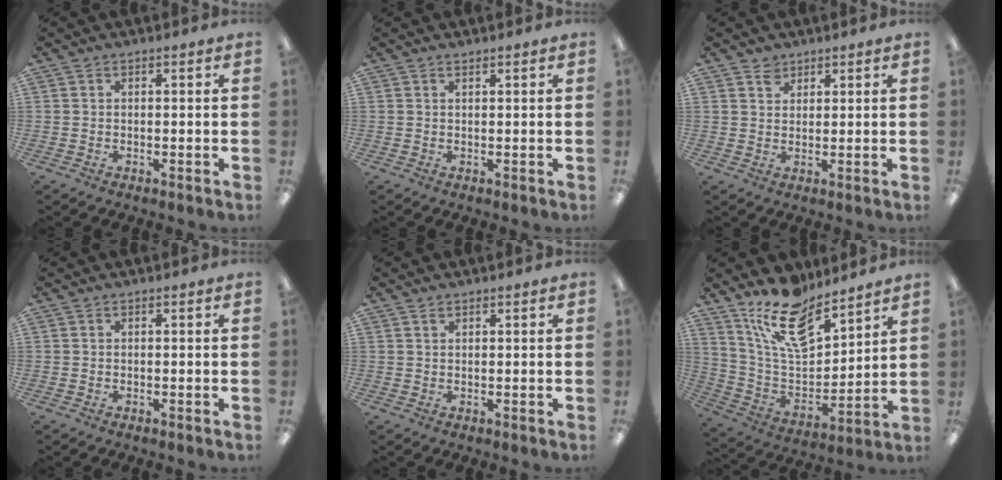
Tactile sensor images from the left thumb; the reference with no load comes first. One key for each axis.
{"total": 0.7, "fx": 0.6, "fy": 0.1, "fz": 0.1, "tx": -0.003, "ty": 0.000, "tz": 0.012}
{"total": 2.9, "fx": 2.2, "fy": 2.0, "fz": 0.3, "tx": 0.005, "ty": -0.007, "tz": 0.039}
{"total": 0.0}
{"total": 1.1, "fx": 0.9, "fy": 0.4, "fz": 0.4, "tx": -0.009, "ty": 0.001, "tz": 0.017}
{"total": 16.8, "fx": 12.6, "fy": 6.8, "fz": 8.7, "tx": -0.168, "ty": -0.071, "tz": 0.227}